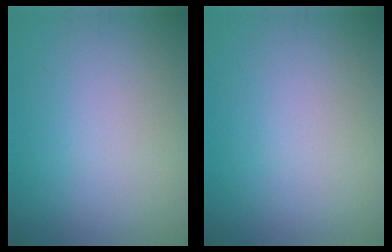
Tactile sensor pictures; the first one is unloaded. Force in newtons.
{"total": 0.0}